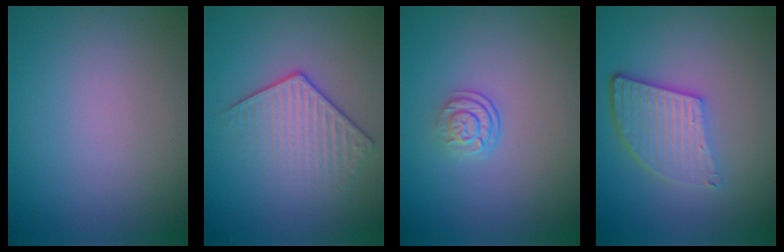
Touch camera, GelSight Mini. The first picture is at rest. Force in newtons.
{"total": 3.5, "press": 3.1, "slide": 1.8}
{"total": 2.6, "press": 1.8, "slide": 1.9}
{"total": 5.6, "press": 3.9, "slide": 4.0}